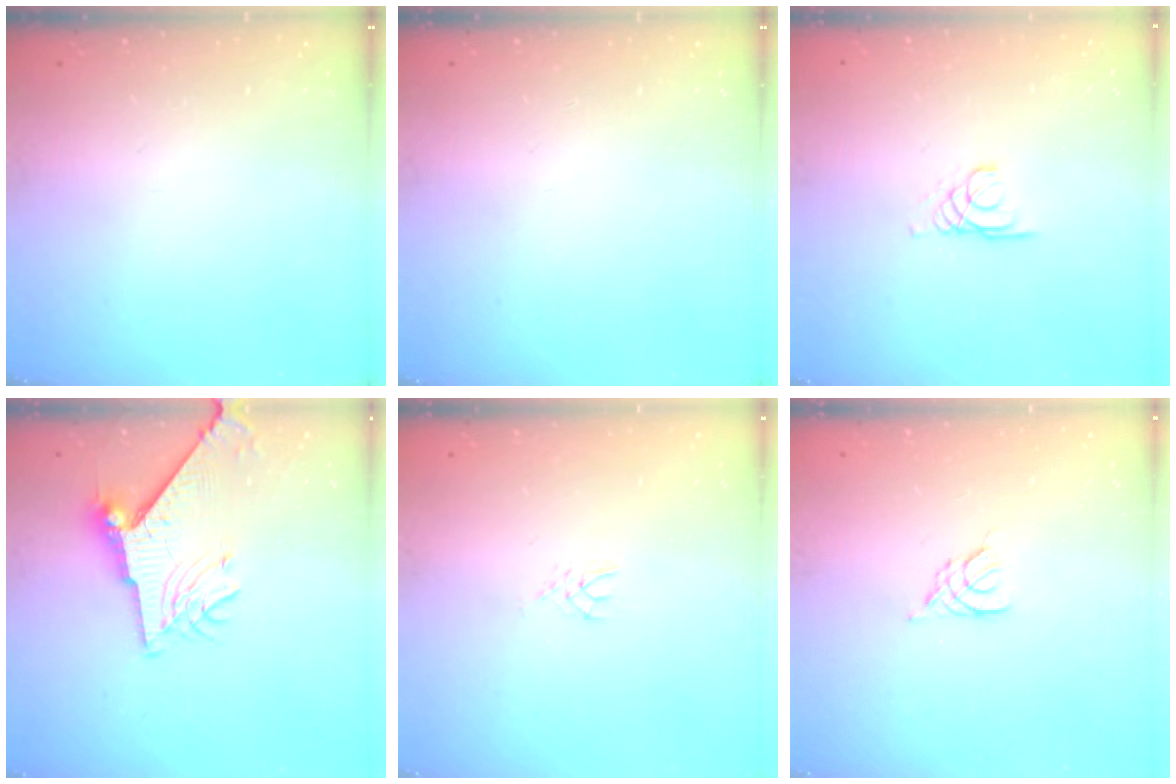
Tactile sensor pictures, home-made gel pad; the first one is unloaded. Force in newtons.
{"total": 0.0}
{"total": 1.7, "press": 1.7, "slide": 0.1}
{"total": 11.5, "press": 11.4, "slide": 1.2}
{"total": 2.5, "press": 2.4, "slide": 0.4}
{"total": 2.3, "press": 2.3, "slide": 0.5}